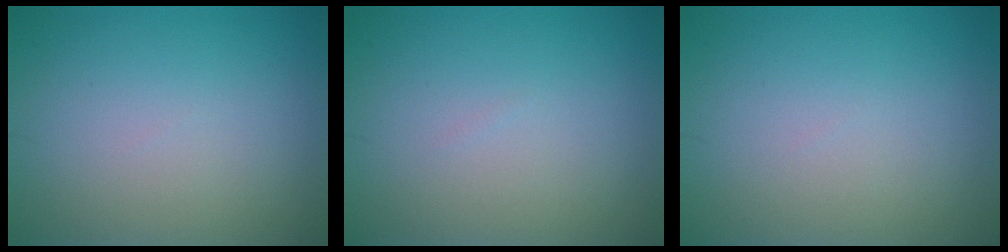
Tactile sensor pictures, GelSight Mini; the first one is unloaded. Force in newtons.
{"total": 0.0}
{"total": 0.0}